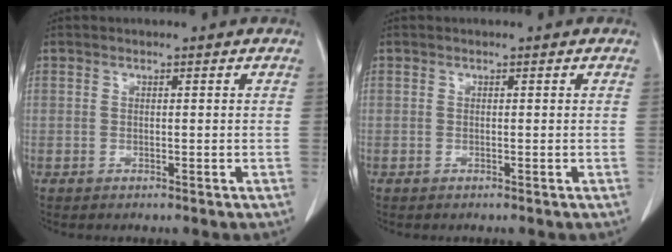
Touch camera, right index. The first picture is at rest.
{"total": 0.0}